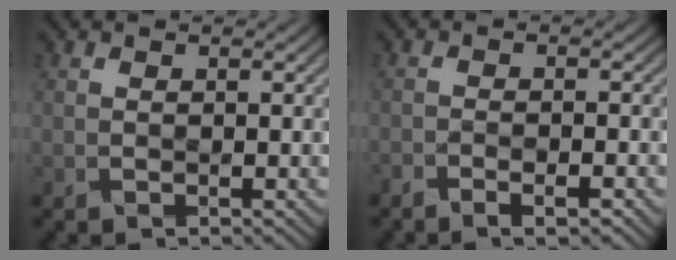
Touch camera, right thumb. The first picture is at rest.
{"total": 3.6, "force": [-2.9, 0.8, 2.0], "torque": [-0.036, 0.004, -0.035]}